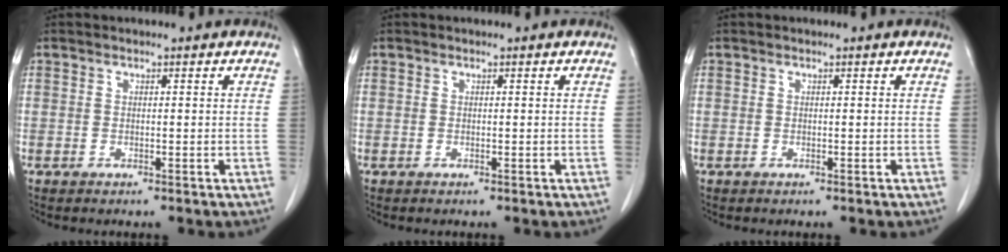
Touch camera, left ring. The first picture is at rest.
{"total": 0.0}
{"total": 0.0}